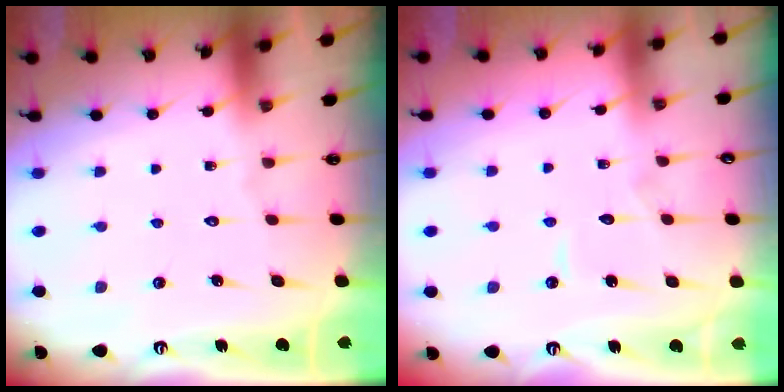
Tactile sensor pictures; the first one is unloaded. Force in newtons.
{"total": 3.7, "press": 3.7, "slide": 0.1}